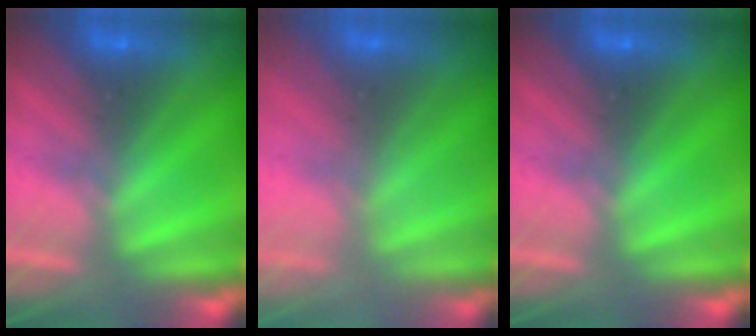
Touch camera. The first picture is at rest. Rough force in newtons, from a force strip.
{"total": 2.9}
{"total": 0.0}